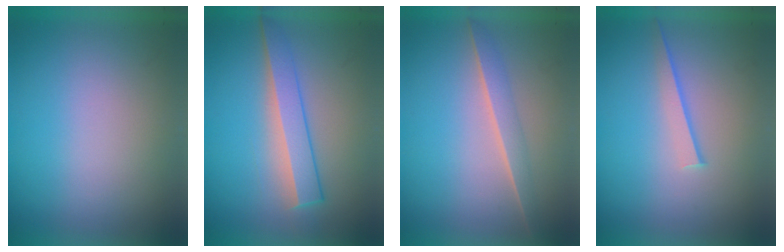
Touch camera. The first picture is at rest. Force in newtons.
{"total": 3.2}
{"total": 1.7}
{"total": 1.1}